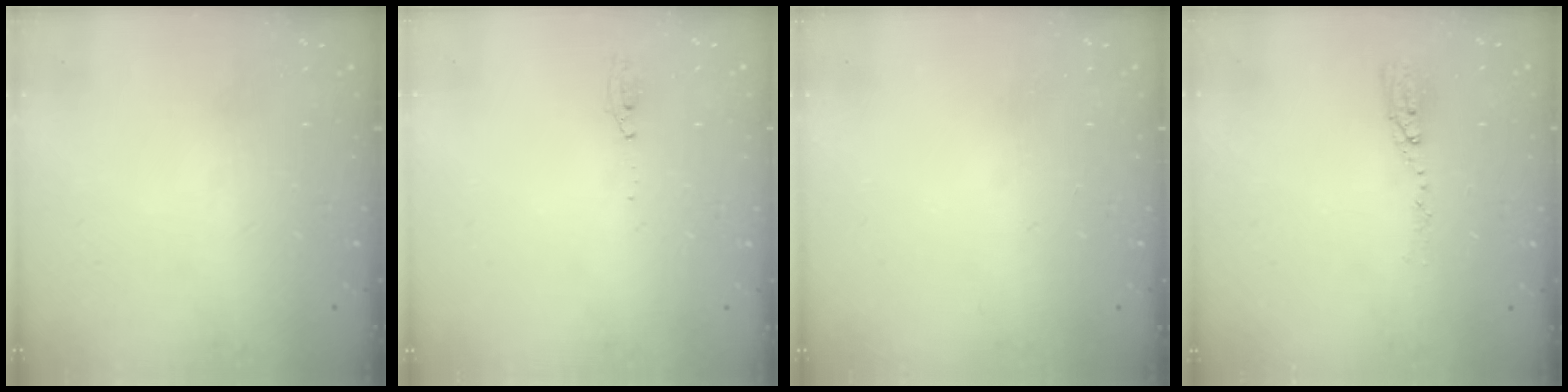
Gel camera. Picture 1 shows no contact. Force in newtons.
{"total": 4.3, "press": 4.1, "slide": 1.3}
{"total": 0.0}
{"total": 4.8, "press": 4.7, "slide": 0.4}